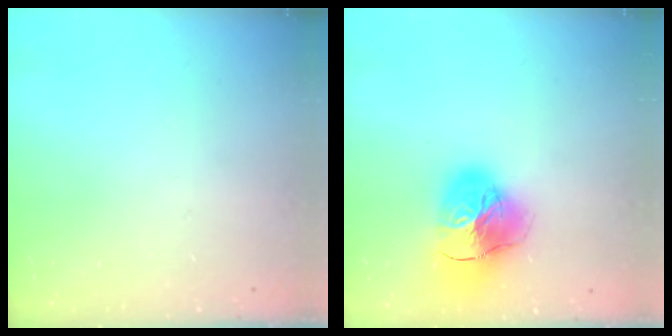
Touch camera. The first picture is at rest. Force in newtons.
{"total": 23.3, "press": 23.2, "slide": 2.4}